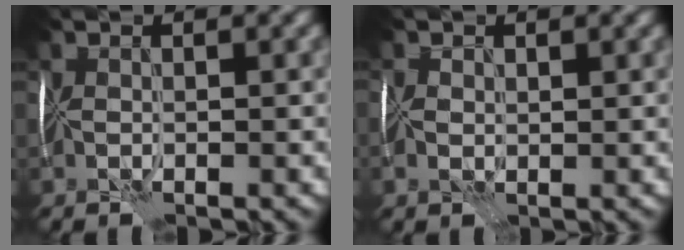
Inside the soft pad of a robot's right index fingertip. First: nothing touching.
{"total": 1.7, "force": [0.5, 1.4, 0.8], "torque": [-0.009, 0.010, 0.007]}